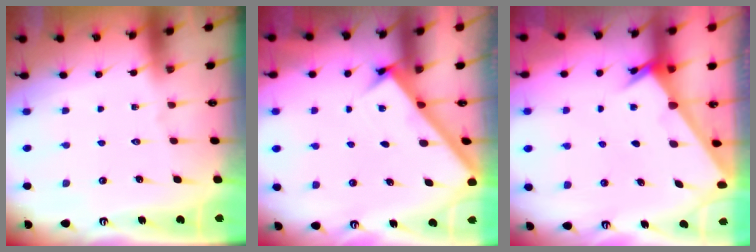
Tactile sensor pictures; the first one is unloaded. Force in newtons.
{"total": 2.6, "press": 2.6, "slide": 0.3}
{"total": 2.1, "press": 2.1, "slide": 0.2}